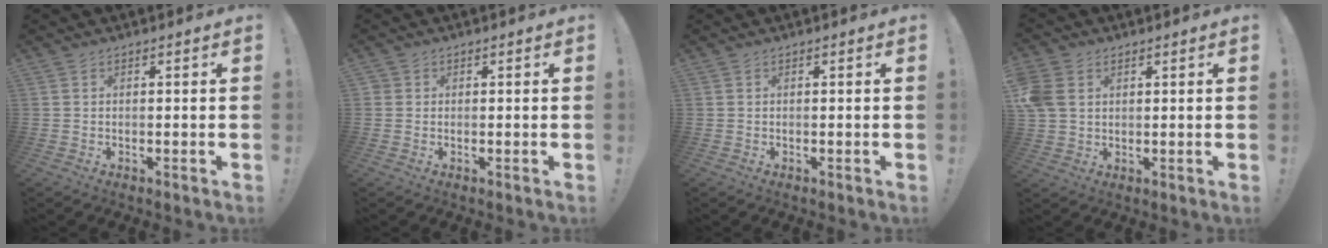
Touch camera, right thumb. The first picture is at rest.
{"total": 1.1, "force": [0.3, 1.0, 0.4], "torque": [-0.014, 0.006, 0.007]}
{"total": 0.0}
{"total": 7.9, "force": [2.2, 6.0, 4.7], "torque": [-0.099, 0.001, 0.047]}